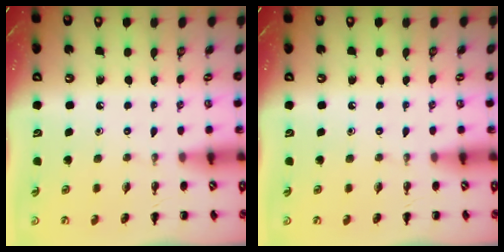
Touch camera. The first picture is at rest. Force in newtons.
{"total": 0.0}